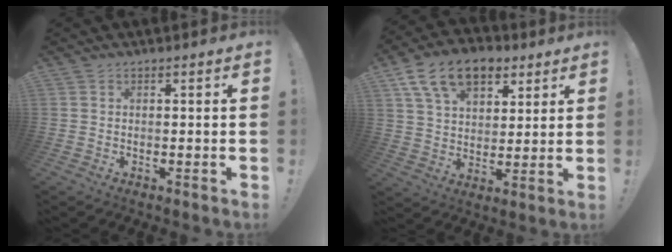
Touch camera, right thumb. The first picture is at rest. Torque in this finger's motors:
{"motor_torque": [0.61, 2.20, 1.05, 0.59, 0.11]}